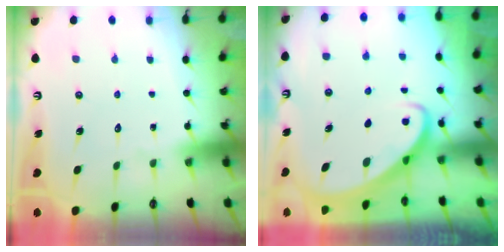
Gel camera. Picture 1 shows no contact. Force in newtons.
{"total": 2.7, "press": 2.7, "slide": 0.3}